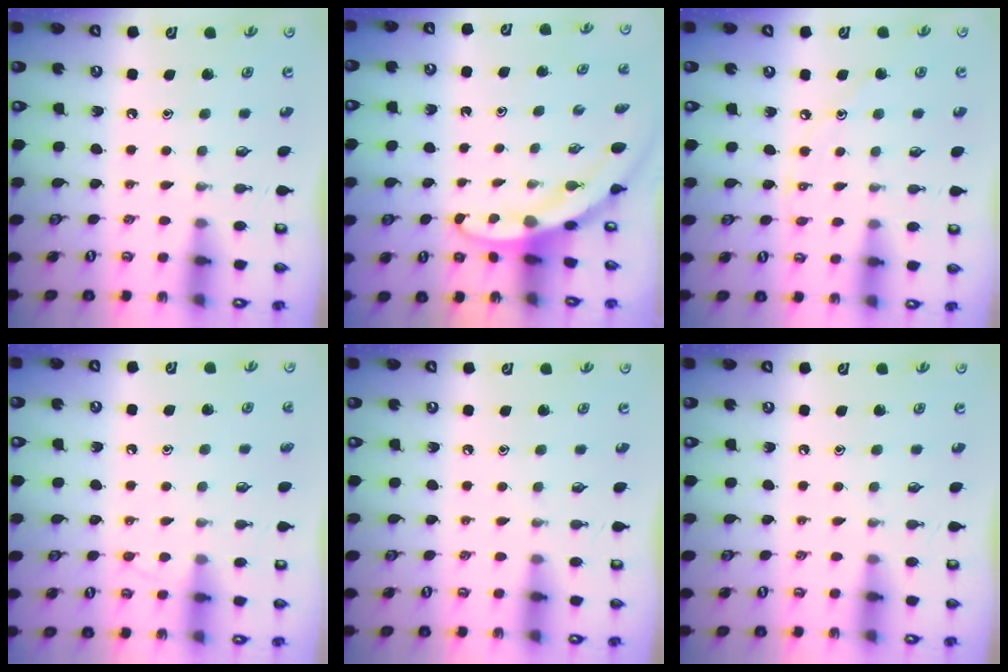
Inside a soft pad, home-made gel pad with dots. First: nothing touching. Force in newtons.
{"total": 2.9, "press": 2.9, "slide": 0.2}
{"total": 4.6, "press": 4.6, "slide": 0.1}
{"total": 5.6, "press": 5.6, "slide": 0.5}
{"total": 0.0}
{"total": 0.0}